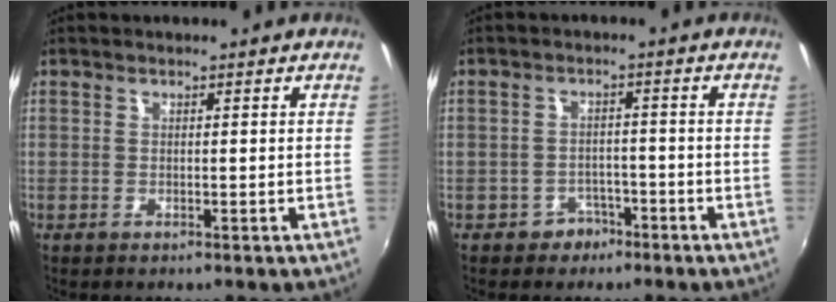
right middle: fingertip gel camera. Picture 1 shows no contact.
{"total": 3.6, "force": [-2.3, 2.7, 0.2], "torque": [-0.008, 0.013, -0.031]}